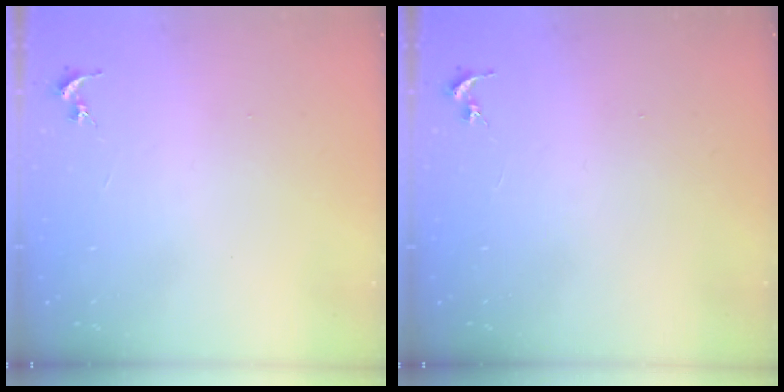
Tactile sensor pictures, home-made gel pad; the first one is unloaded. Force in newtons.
{"total": 0.0}